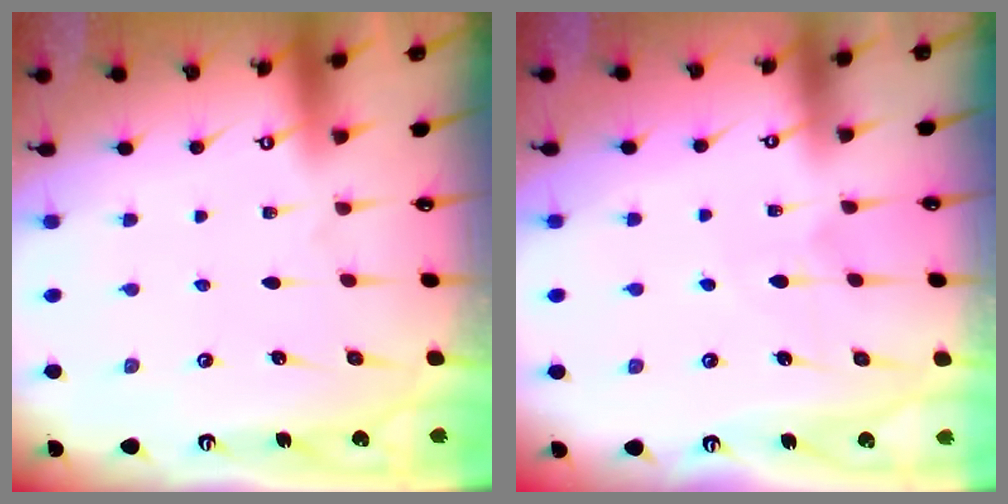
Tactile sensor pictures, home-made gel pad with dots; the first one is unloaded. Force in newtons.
{"total": 4.2, "press": 4.2, "slide": 0.5}